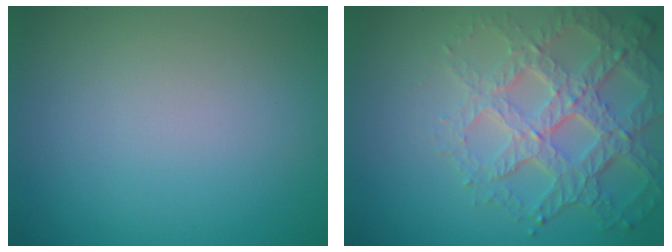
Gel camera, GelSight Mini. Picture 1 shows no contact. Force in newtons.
{"total": 6.8, "press": 5.0, "slide": 4.6}